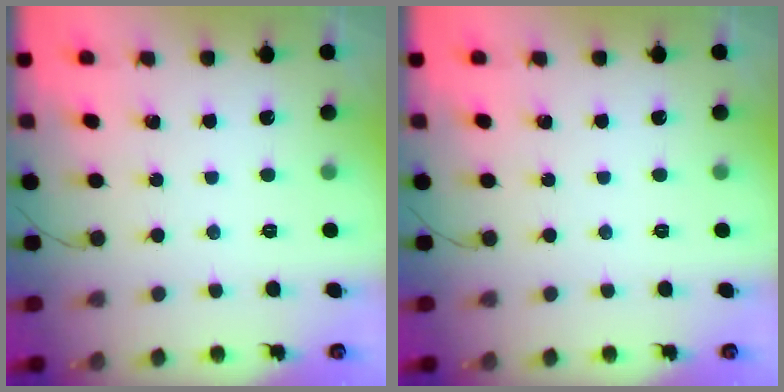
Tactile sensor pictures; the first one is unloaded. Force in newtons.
{"total": 0.0}